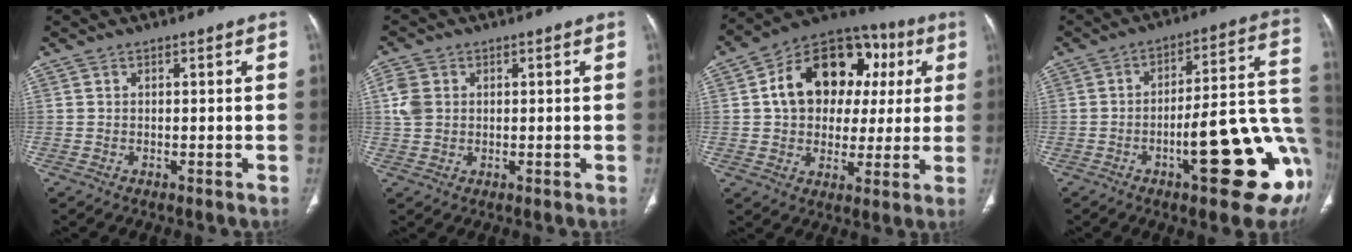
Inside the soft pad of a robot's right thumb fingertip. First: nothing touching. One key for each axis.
{"total": 4.2, "fx": 0.8, "fy": 3.4, "fz": 2.4, "tx": -0.051, "ty": 0.004, "tz": 0.015}
{"total": 20.0, "fx": 4.3, "fy": 14.7, "fz": 12.8, "tx": -0.150, "ty": 0.031, "tz": 0.064}
{"total": 23.5, "fx": -7.3, "fy": 6.5, "fz": 21.4, "tx": -0.194, "ty": 0.034, "tz": -0.090}